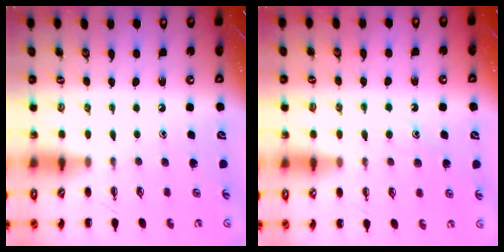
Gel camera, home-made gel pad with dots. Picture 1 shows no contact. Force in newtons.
{"total": 10.7, "press": 10.6, "slide": 1.4}